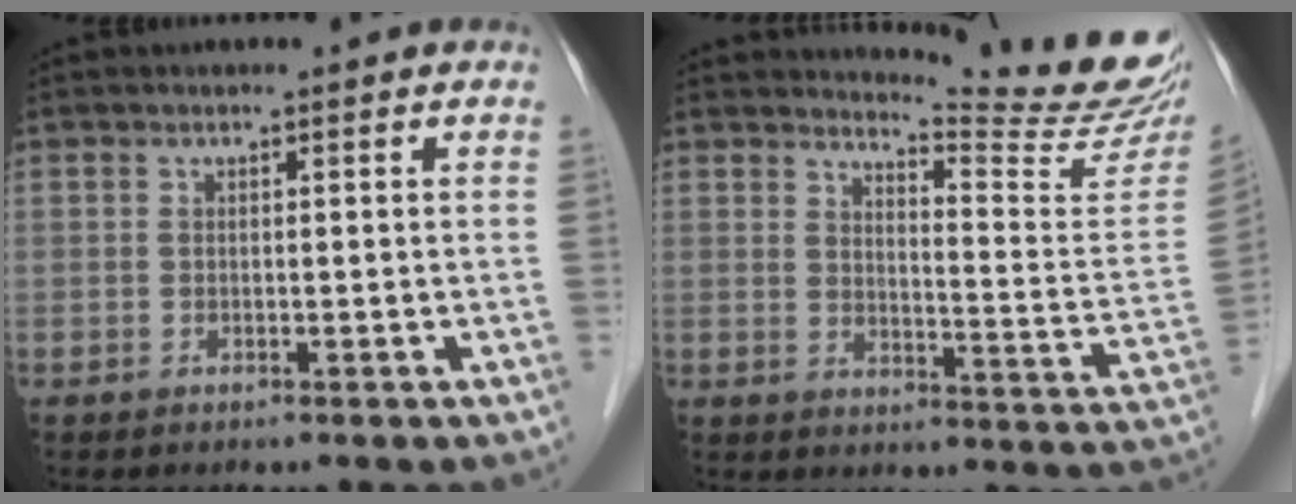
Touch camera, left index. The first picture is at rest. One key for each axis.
{"total": 15.7, "fx": 15.4, "fy": -1.0, "fz": 3.3, "tx": -0.047, "ty": -0.129, "tz": 0.173}